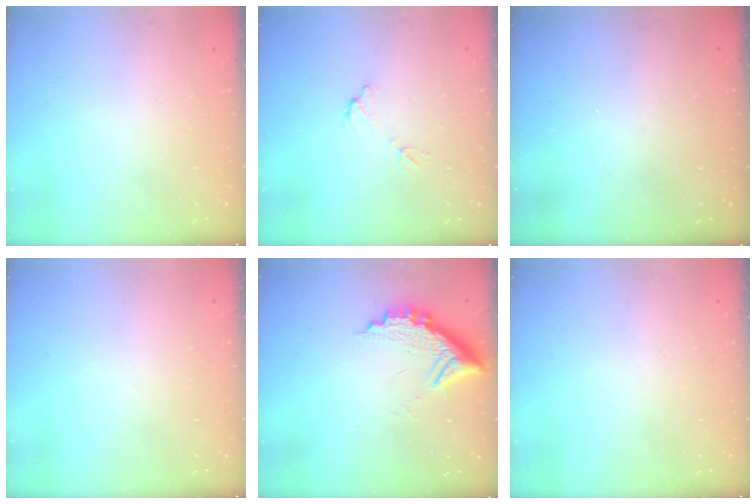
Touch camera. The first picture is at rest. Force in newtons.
{"total": 6.2, "press": 6.2, "slide": 0.4}
{"total": 3.1, "press": 3.1, "slide": 0.1}
{"total": 0.0}
{"total": 11.5, "press": 11.4, "slide": 0.8}
{"total": 0.0}